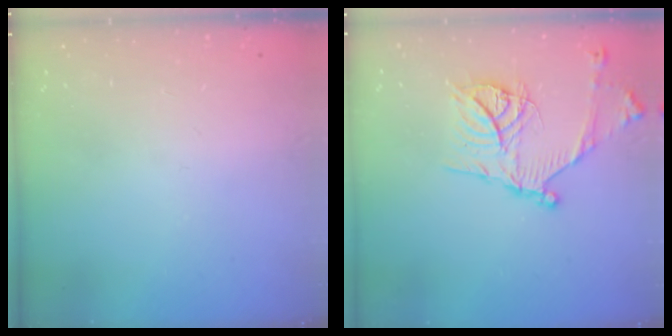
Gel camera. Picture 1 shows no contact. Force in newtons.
{"total": 18.1, "press": 18.0, "slide": 1.7}